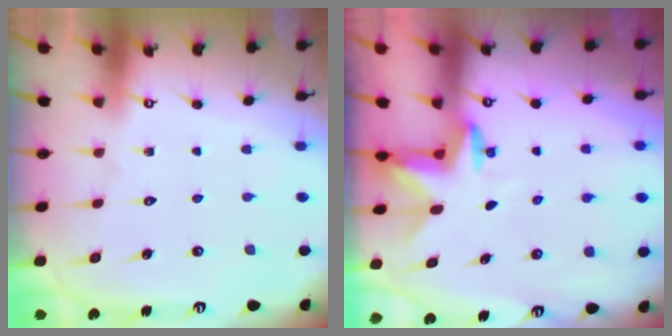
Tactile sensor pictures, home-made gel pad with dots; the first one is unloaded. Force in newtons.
{"total": 2.9, "press": 2.9, "slide": 0.5}